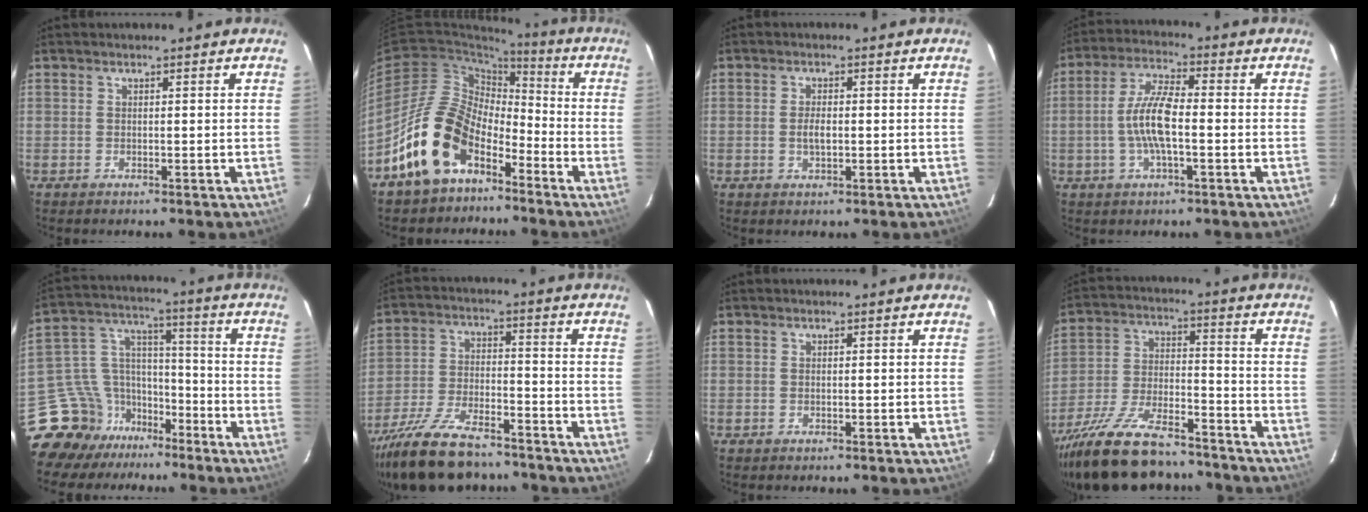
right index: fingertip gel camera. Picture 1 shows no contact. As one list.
[{"total": 15.8, "force": [-9.2, 9.5, 8.7], "torque": [-0.170, 0.018, -0.162]}, {"total": 2.4, "force": [-0.3, 0.9, 2.2], "torque": [-0.042, -0.001, -0.006]}, {"total": 8.4, "force": [-1.6, 1.9, 8.1], "torque": [-0.165, 0.006, -0.034]}, {"total": 13.9, "force": [-10.5, 8.7, 2.3], "torque": [-0.072, 0.064, -0.181]}, {"total": 20.3, "force": [-16.6, 6.8, 9.6], "torque": [-0.206, -0.029, -0.276]}, {"total": 0.0}, {"total": 22.3, "force": [-18.2, 7.2, 10.7], "torque": [-0.214, -0.027, -0.290]}]